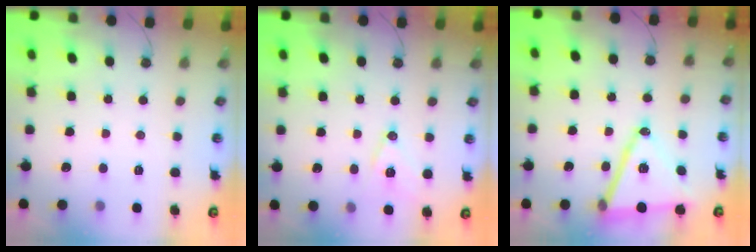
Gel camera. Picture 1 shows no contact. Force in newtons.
{"total": 10.1, "press": 9.5, "slide": 3.5}
{"total": 16.0, "press": 15.6, "slide": 3.6}